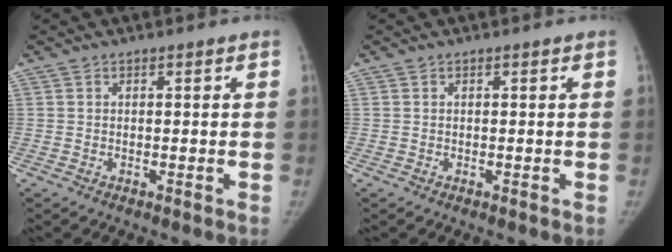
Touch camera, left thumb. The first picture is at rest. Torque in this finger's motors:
{"motor_torque": [0.06, 0.05, 0.15, -0.35, 0.03]}